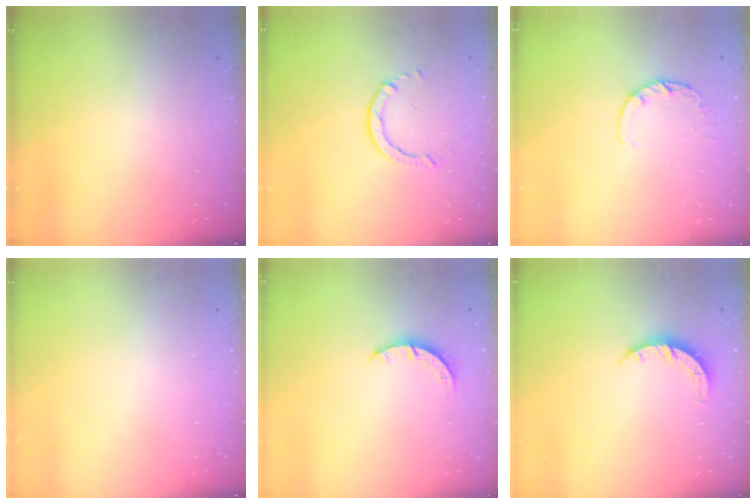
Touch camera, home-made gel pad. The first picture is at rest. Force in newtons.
{"total": 3.4, "press": 3.4, "slide": 0.5}
{"total": 2.8, "press": 2.7, "slide": 0.5}
{"total": 0.0}
{"total": 3.2, "press": 3.2, "slide": 0.4}
{"total": 4.4, "press": 4.4, "slide": 0.3}